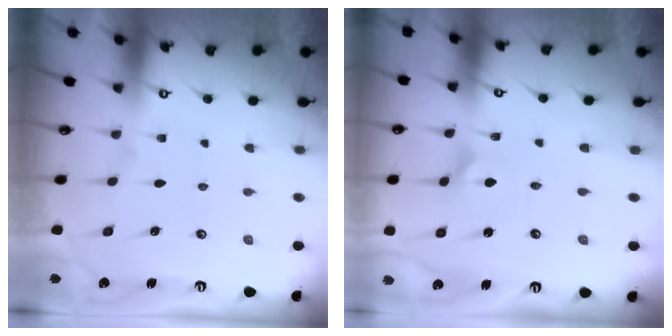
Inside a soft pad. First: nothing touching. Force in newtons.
{"total": 2.7, "press": 2.7, "slide": 0.4}